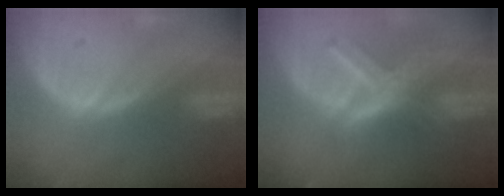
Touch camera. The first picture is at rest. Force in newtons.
{"total": 7.8, "press": 6.7, "slide": 3.9}